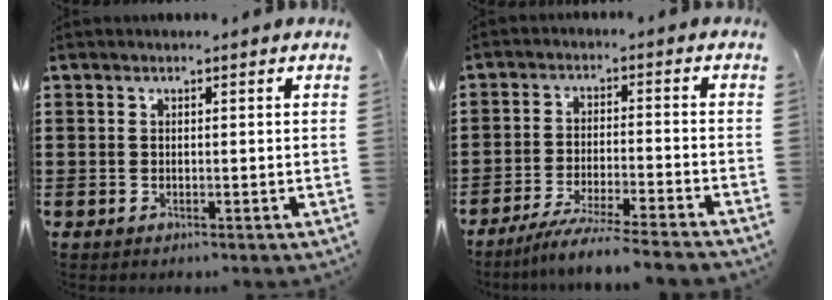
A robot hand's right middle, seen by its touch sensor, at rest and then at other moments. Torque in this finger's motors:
{"motor_torque": [1.76, -0.37, 0.25, 0.10]}